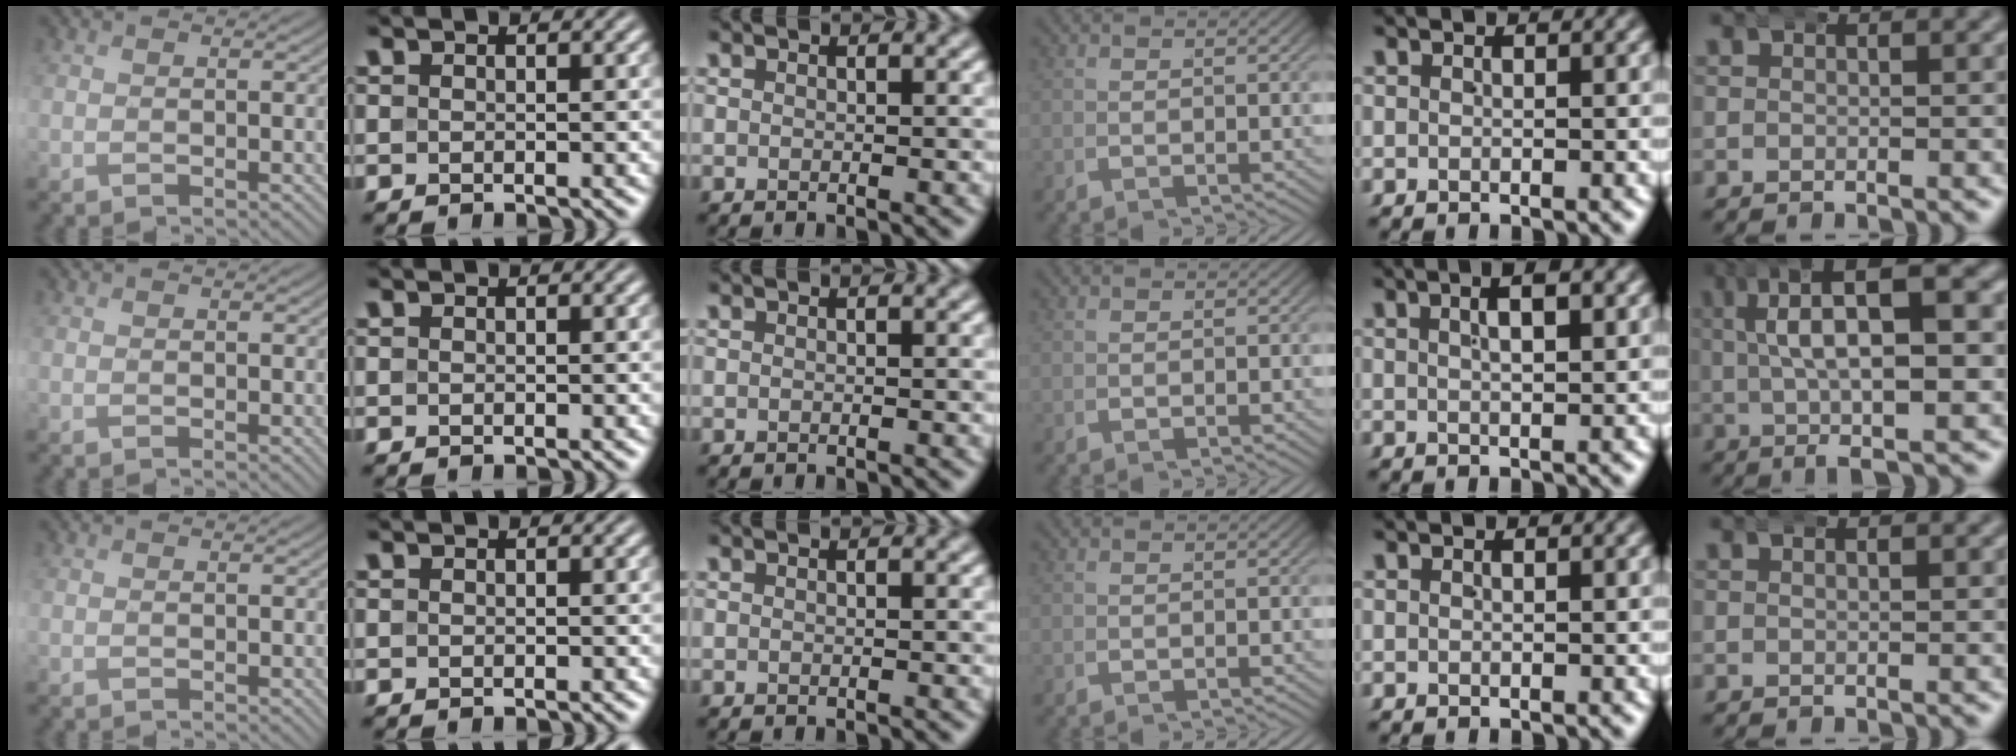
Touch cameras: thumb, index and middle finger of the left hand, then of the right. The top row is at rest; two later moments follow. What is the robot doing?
{"motion": "wrap", "object": "arm wrap"}